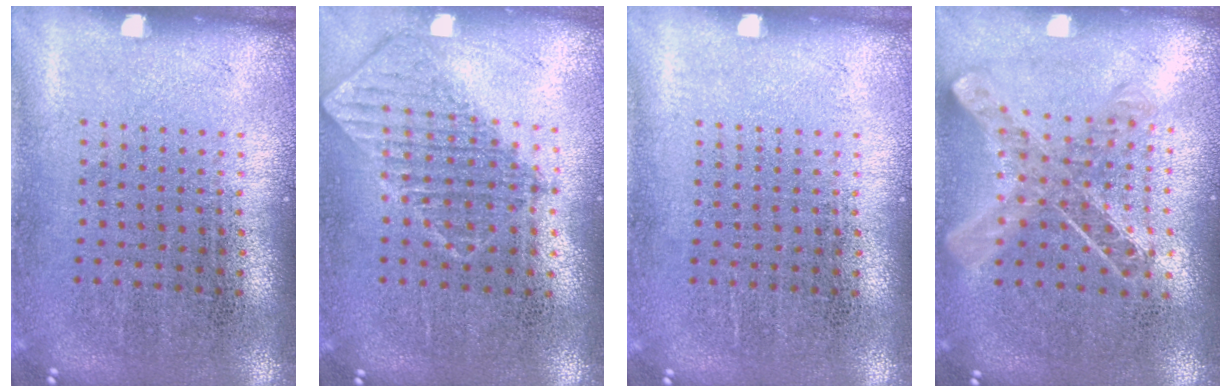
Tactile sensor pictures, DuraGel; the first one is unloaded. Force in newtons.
{"total": 0.9, "press": 0.8, "slide": 0.2}
{"total": 0.0}
{"total": 1.0, "press": 1.0, "slide": 0.2}